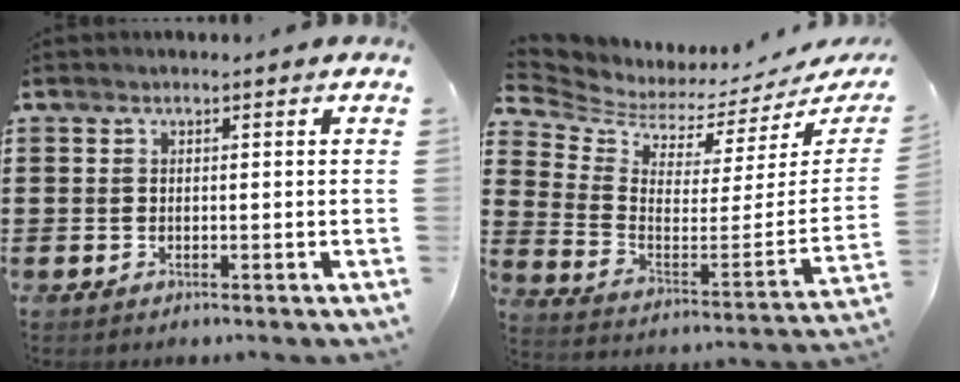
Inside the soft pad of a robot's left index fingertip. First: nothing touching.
{"total": 3.5, "force": [3.4, 0.8, 0.3], "torque": [-0.035, -0.049, 0.053]}